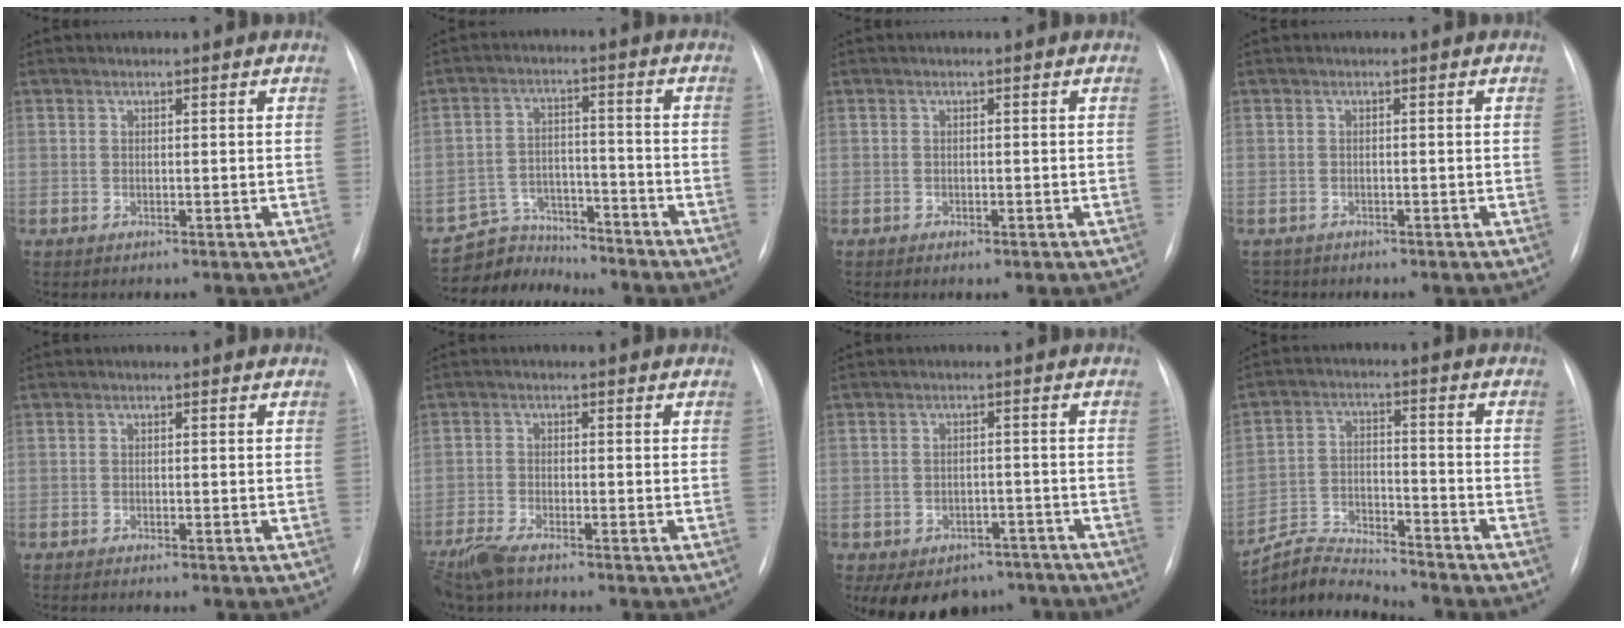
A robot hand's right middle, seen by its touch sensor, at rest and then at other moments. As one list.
[{"total": 7.6, "force": [-7.2, 2.2, -0.8], "torque": [0.015, 0.025, -0.125]}, {"total": 0.8, "force": [-0.5, 0.4, 0.5], "torque": [-0.009, 0.000, -0.005]}, {"total": 1.5, "force": [-1.3, 0.7, -0.2], "torque": [0.001, -0.002, -0.020]}, {"total": 1.8, "force": [-1.5, 0.0, 1.0], "torque": [-0.010, -0.002, -0.017]}, {"total": 5.0, "force": [-4.2, 0.8, 2.7], "torque": [-0.058, -0.017, -0.078]}, {"total": 12.9, "force": [-9.2, 7.9, 4.1], "torque": [-0.080, 0.011, -0.109]}, {"total": 8.7, "force": [-8.7, -0.4, -0.1], "torque": [-0.010, 0.013, -0.160]}]